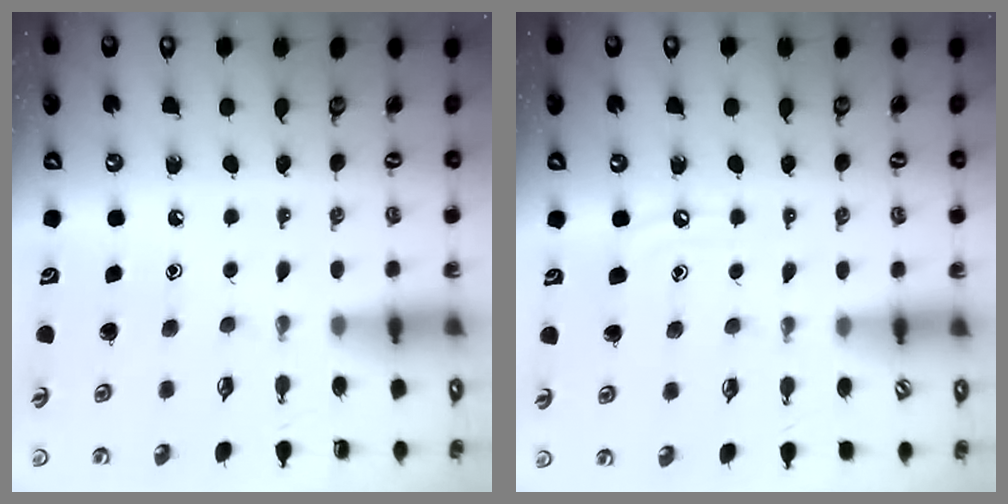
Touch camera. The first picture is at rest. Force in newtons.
{"total": 3.6, "press": 3.6, "slide": 0.2}